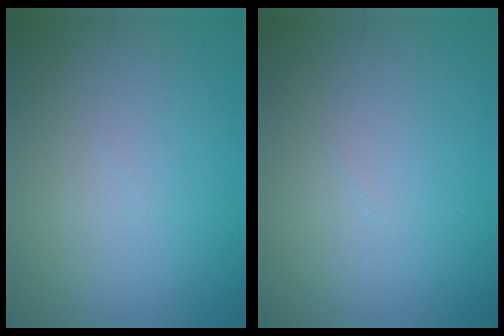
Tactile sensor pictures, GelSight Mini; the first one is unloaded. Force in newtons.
{"total": 0.0}